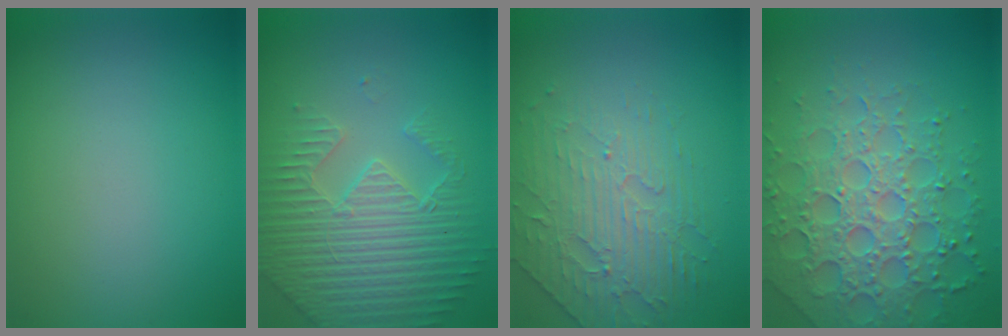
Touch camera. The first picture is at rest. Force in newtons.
{"total": 4.7, "press": 4.6, "slide": 1.0}
{"total": 3.3, "press": 2.9, "slide": 1.6}
{"total": 7.3, "press": 7.1, "slide": 1.7}